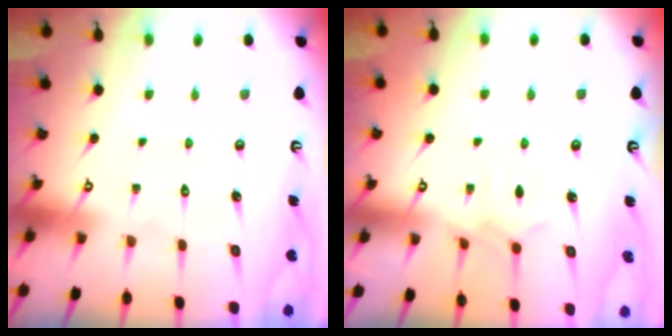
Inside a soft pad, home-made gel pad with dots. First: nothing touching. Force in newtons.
{"total": 5.5, "press": 5.5, "slide": 0.5}